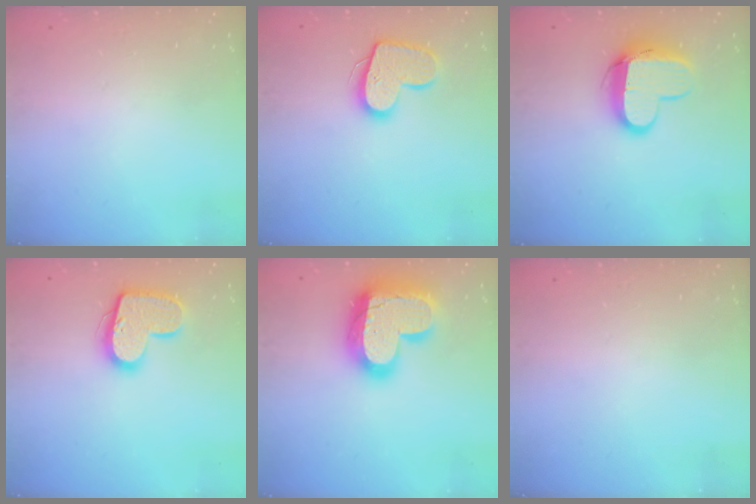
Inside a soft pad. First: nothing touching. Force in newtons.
{"total": 14.2, "press": 14.2, "slide": 1.0}
{"total": 11.2, "press": 11.2, "slide": 1.1}
{"total": 15.7, "press": 15.6, "slide": 0.9}
{"total": 23.4, "press": 23.3, "slide": 1.7}
{"total": 0.0}